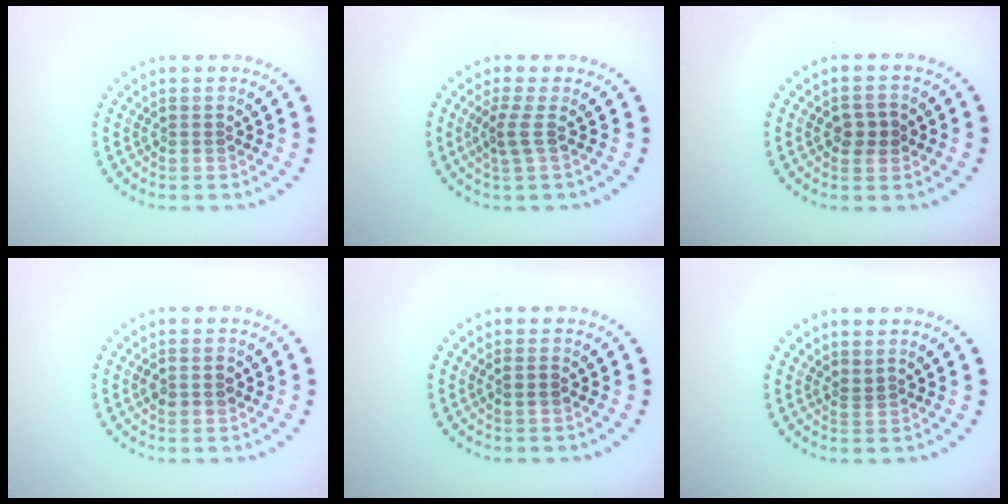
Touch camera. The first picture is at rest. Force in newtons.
{"total": 2.0, "press": 1.2, "slide": 1.5}
{"total": 2.2, "press": 2.2, "slide": 0.2}
{"total": 1.4, "press": 1.4, "slide": 0.0}
{"total": 0.9, "press": 0.7, "slide": 0.6}
{"total": 0.6, "press": 0.3, "slide": 0.6}